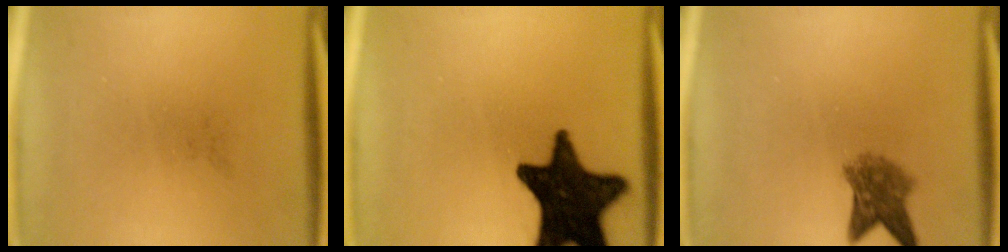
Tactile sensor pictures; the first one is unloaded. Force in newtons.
{"total": 17.8}
{"total": 4.9}